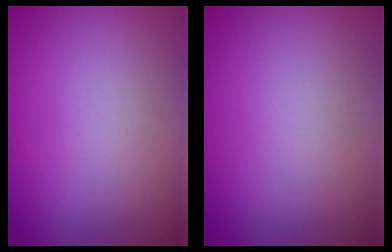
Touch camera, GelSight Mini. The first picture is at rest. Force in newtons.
{"total": 0.0}